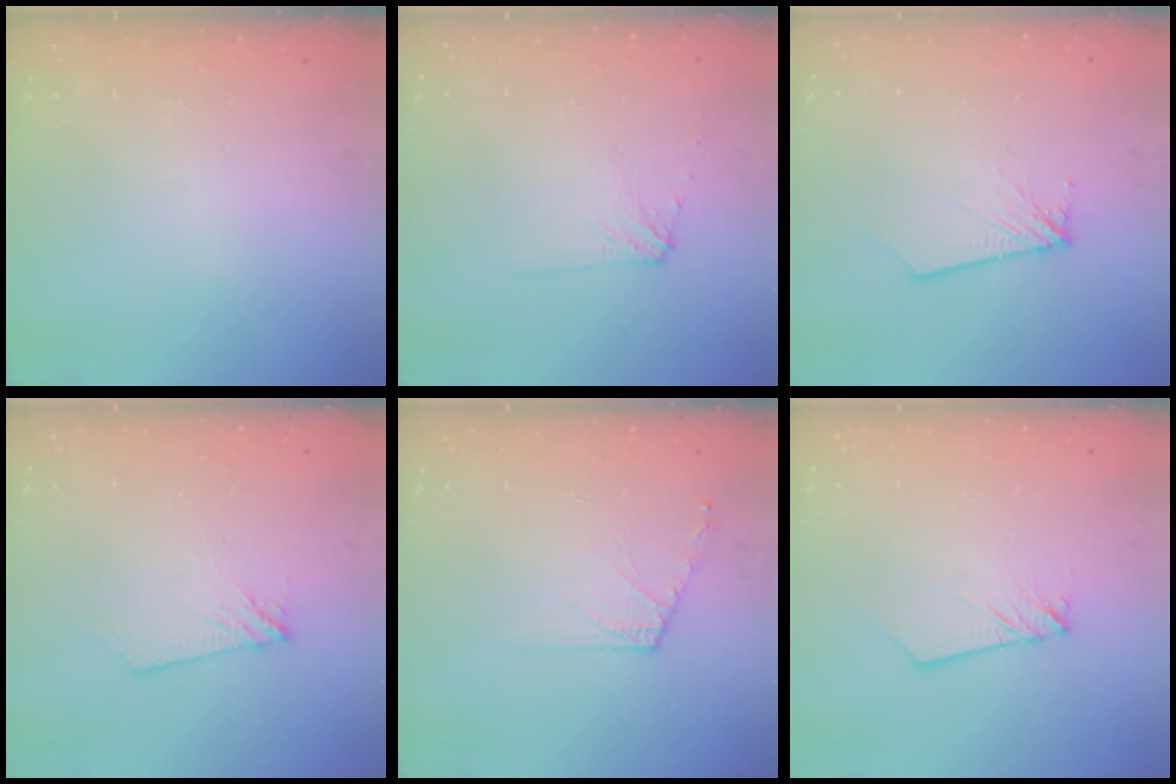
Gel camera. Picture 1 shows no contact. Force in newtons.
{"total": 5.5, "press": 5.4, "slide": 0.7}
{"total": 2.8, "press": 2.8, "slide": 0.3}
{"total": 4.6, "press": 4.6, "slide": 0.5}
{"total": 6.5, "press": 6.4, "slide": 1.1}
{"total": 2.7, "press": 2.6, "slide": 0.3}